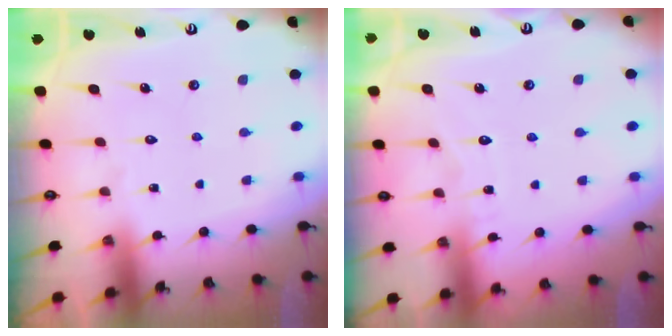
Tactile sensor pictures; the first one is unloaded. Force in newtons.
{"total": 3.8, "press": 3.8, "slide": 0.3}